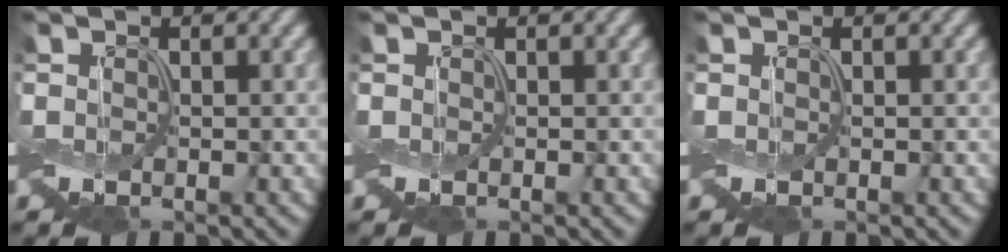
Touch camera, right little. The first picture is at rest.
{"total": 0.0}
{"total": 0.0}